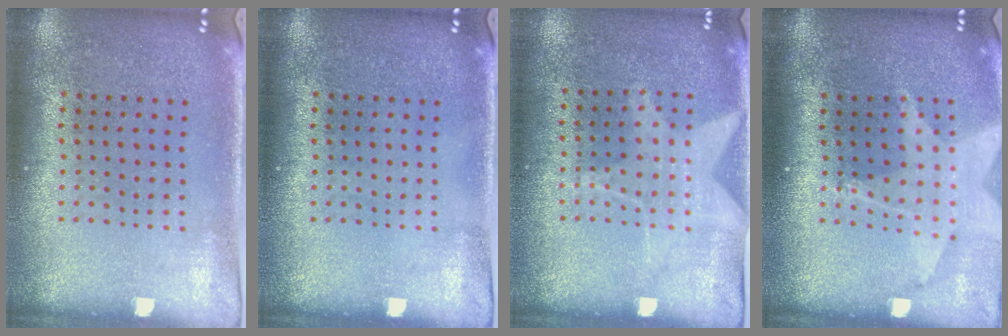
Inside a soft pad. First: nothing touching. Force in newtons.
{"total": 0.0}
{"total": 1.2, "press": 0.9, "slide": 0.8}
{"total": 1.7, "press": 1.5, "slide": 0.9}